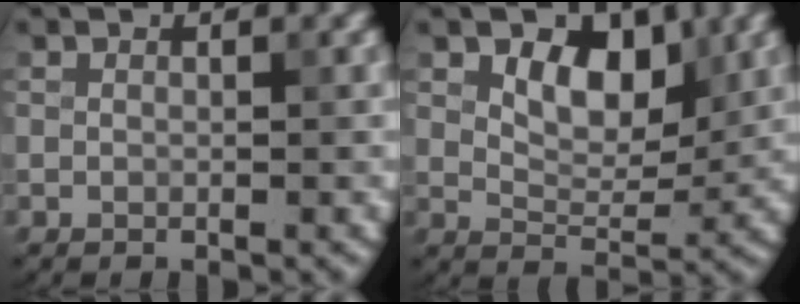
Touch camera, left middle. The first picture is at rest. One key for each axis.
{"total": 5.0, "fx": 2.1, "fy": 3.0, "fz": 3.4, "tx": -0.055, "ty": -0.006, "tz": 0.028}